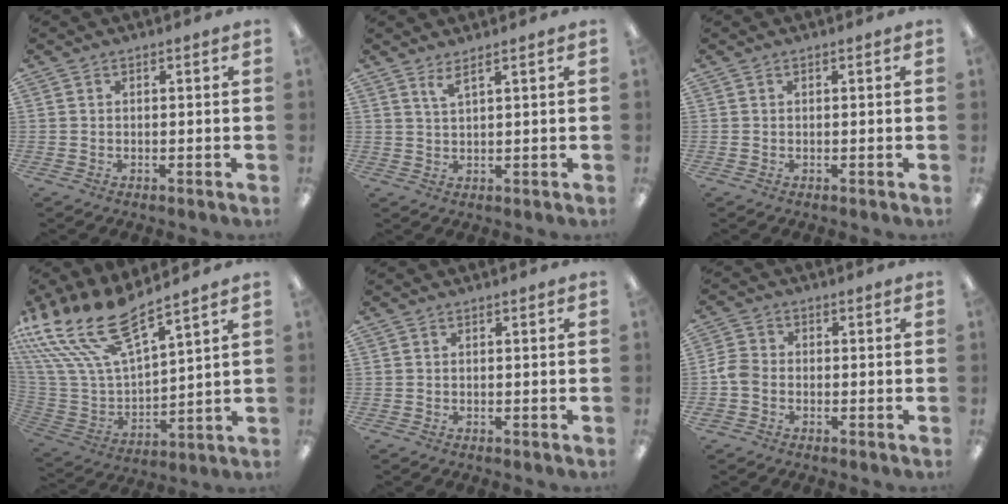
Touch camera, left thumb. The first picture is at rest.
{"total": 2.8, "force": [2.2, -0.1, 1.7], "torque": [-0.039, -0.002, 0.039]}
{"total": 0.0}
{"total": 19.4, "force": [14.5, 6.2, 11.4], "torque": [-0.275, -0.104, 0.258]}
{"total": 0.0}
{"total": 4.3, "force": [-1.4, 3.3, 2.3], "torque": [-0.045, 0.010, -0.024]}